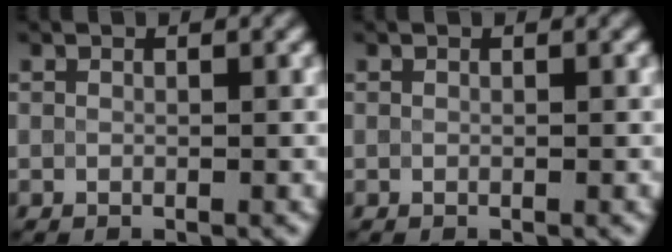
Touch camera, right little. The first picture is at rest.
{"total": 0.0}